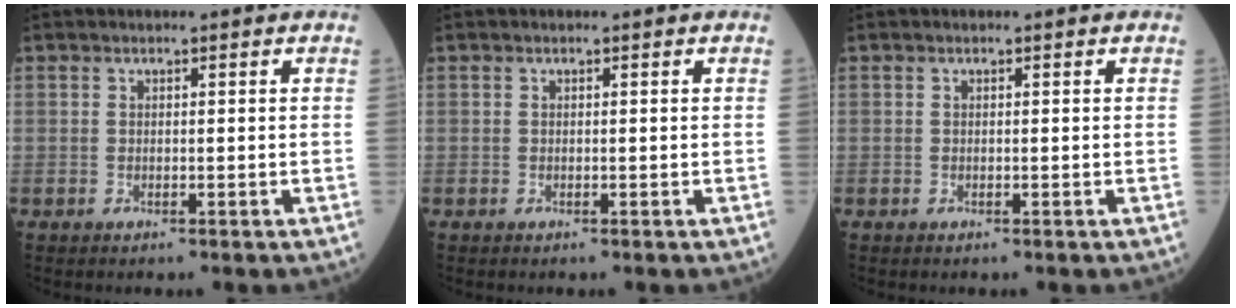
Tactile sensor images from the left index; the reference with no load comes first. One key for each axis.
{"total": 0.0}
{"total": 0.0}